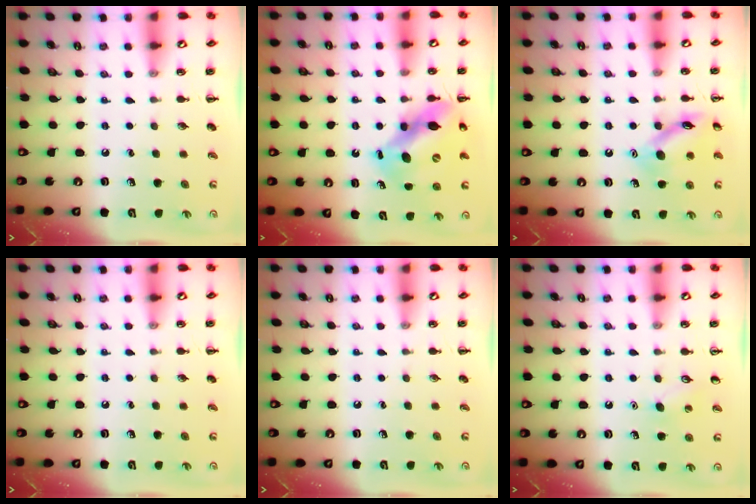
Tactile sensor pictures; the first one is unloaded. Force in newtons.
{"total": 12.0, "press": 11.7, "slide": 2.8}
{"total": 12.9, "press": 12.9, "slide": 1.0}
{"total": 0.0}
{"total": 0.0}
{"total": 5.8, "press": 5.6, "slide": 1.6}